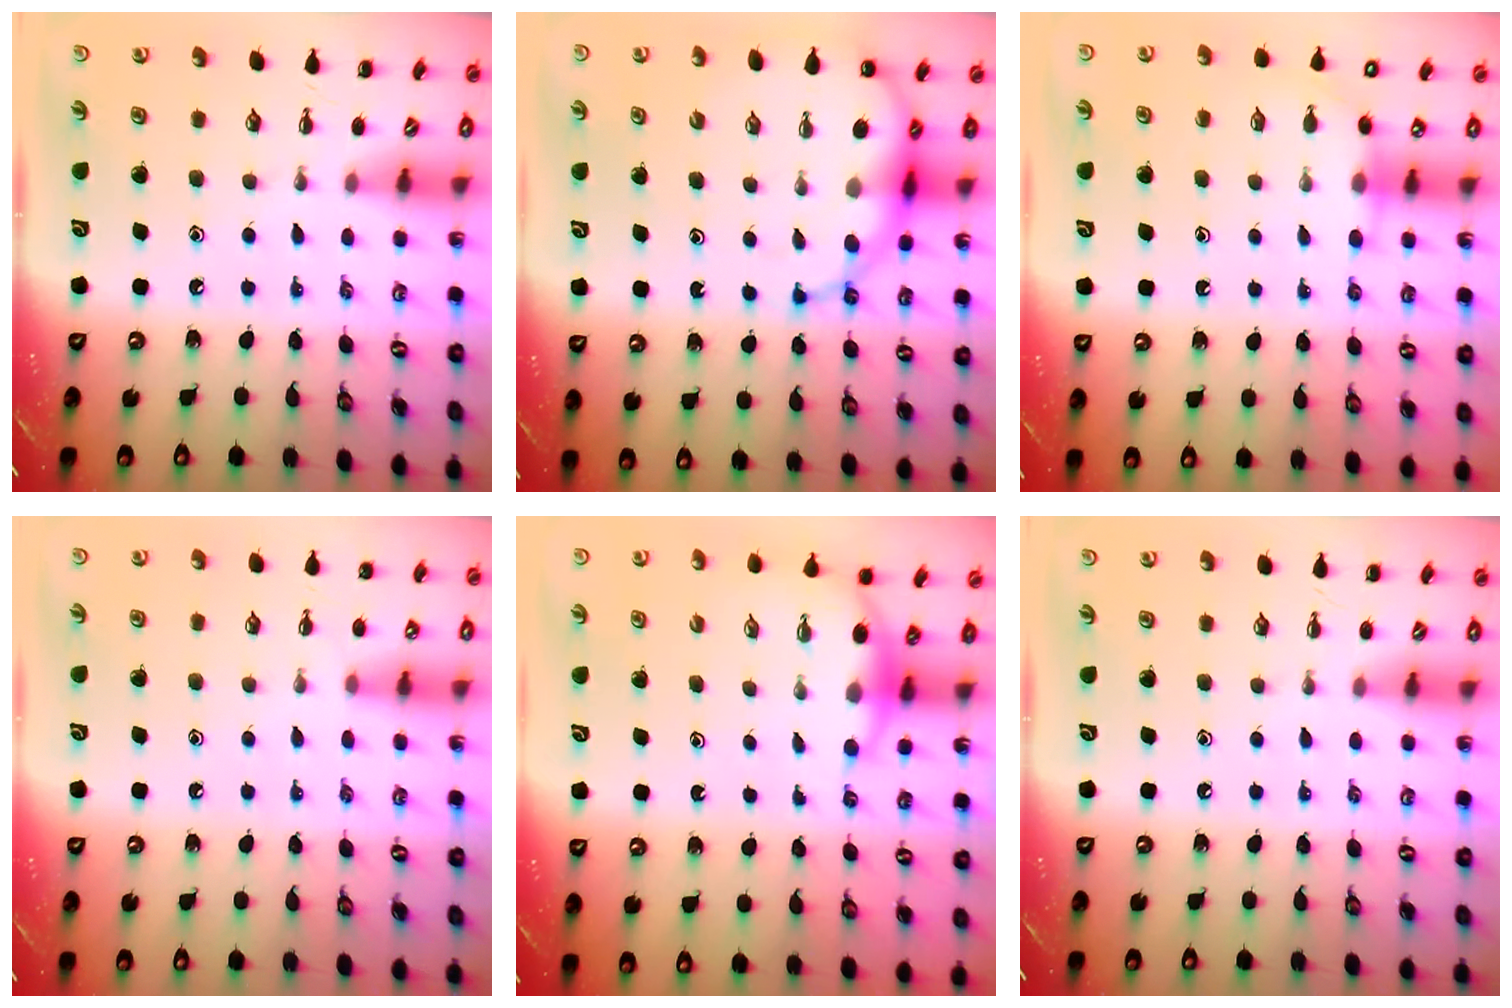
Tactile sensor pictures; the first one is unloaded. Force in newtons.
{"total": 11.9, "press": 11.5, "slide": 3.0}
{"total": 6.4, "press": 6.3, "slide": 1.3}
{"total": 5.6, "press": 5.3, "slide": 2.0}
{"total": 6.2, "press": 6.0, "slide": 1.2}
{"total": 0.0}